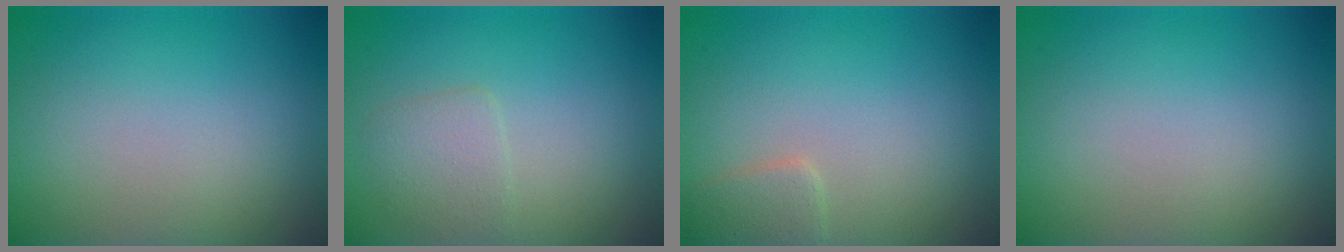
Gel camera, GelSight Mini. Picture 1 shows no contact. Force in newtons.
{"total": 1.9, "press": 1.9, "slide": 0.0}
{"total": 1.7, "press": 1.7, "slide": 0.1}
{"total": 0.0}